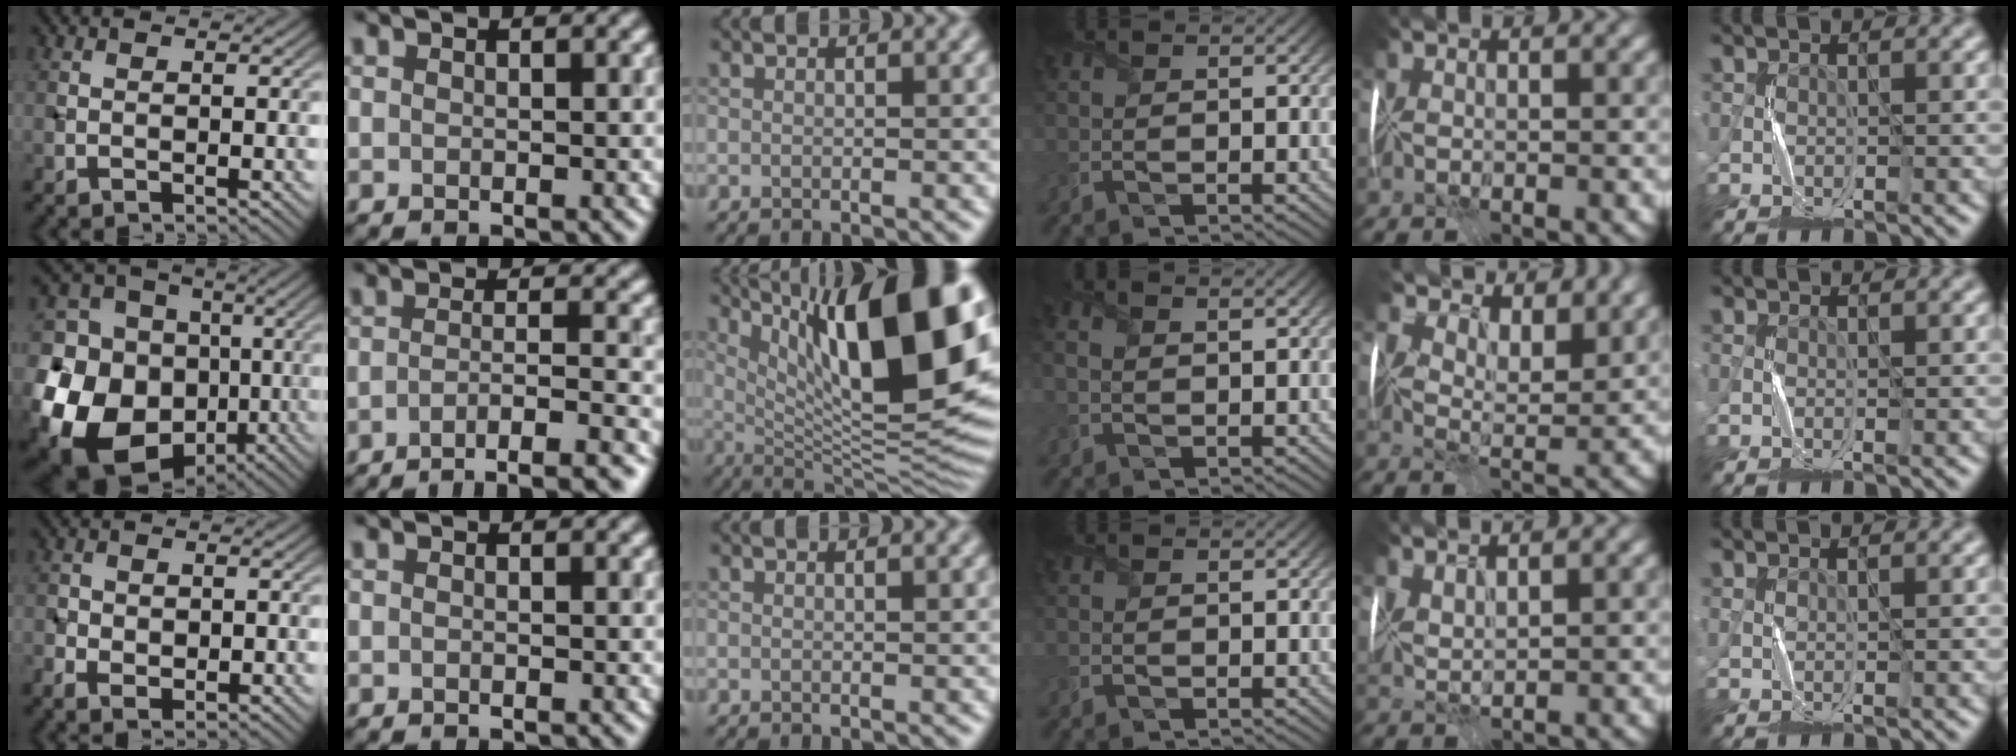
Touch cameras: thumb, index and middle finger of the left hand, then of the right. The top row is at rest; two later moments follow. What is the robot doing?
{"motion": "fold", "object": "memory foam"}